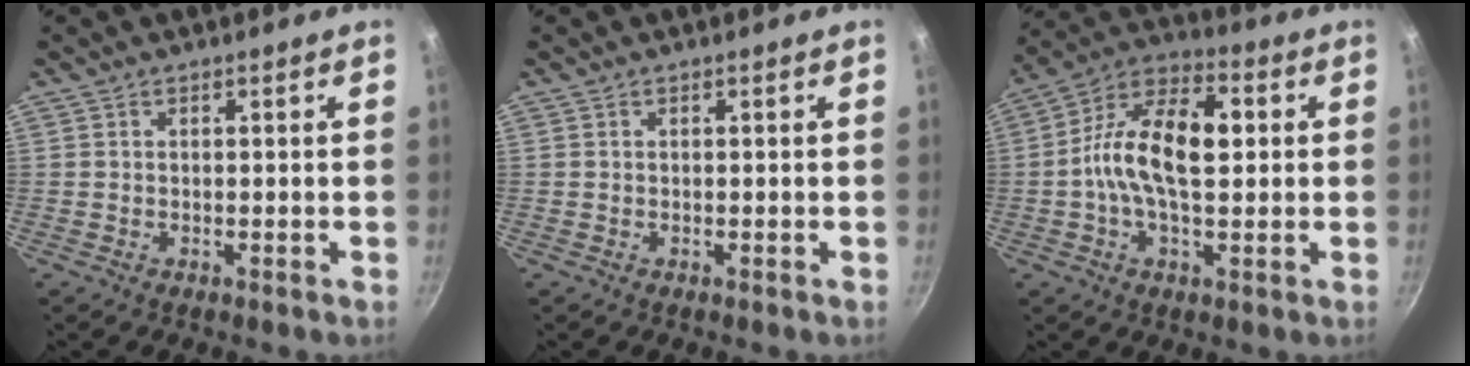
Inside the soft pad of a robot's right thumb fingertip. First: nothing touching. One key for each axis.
{"total": 0.0}
{"total": 15.5, "fx": 0.9, "fy": 8.1, "fz": 13.2, "tx": -0.217, "ty": 0.031, "tz": -0.007}